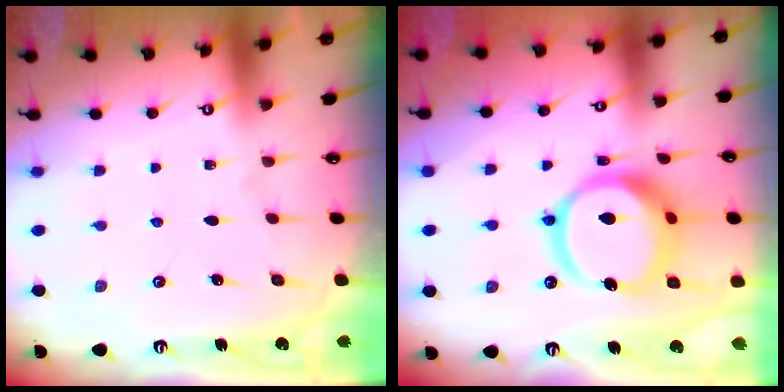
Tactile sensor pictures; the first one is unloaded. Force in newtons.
{"total": 17.3, "press": 17.1, "slide": 2.2}